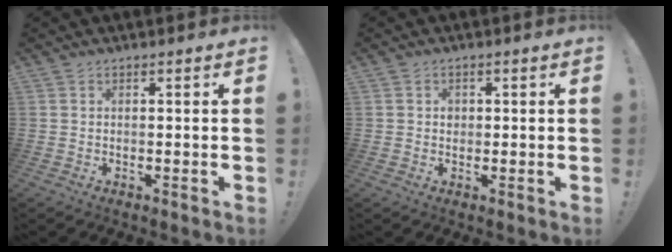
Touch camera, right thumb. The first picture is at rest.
{"total": 1.6, "force": [0.1, 1.4, 0.8], "torque": [-0.010, 0.001, 0.000]}